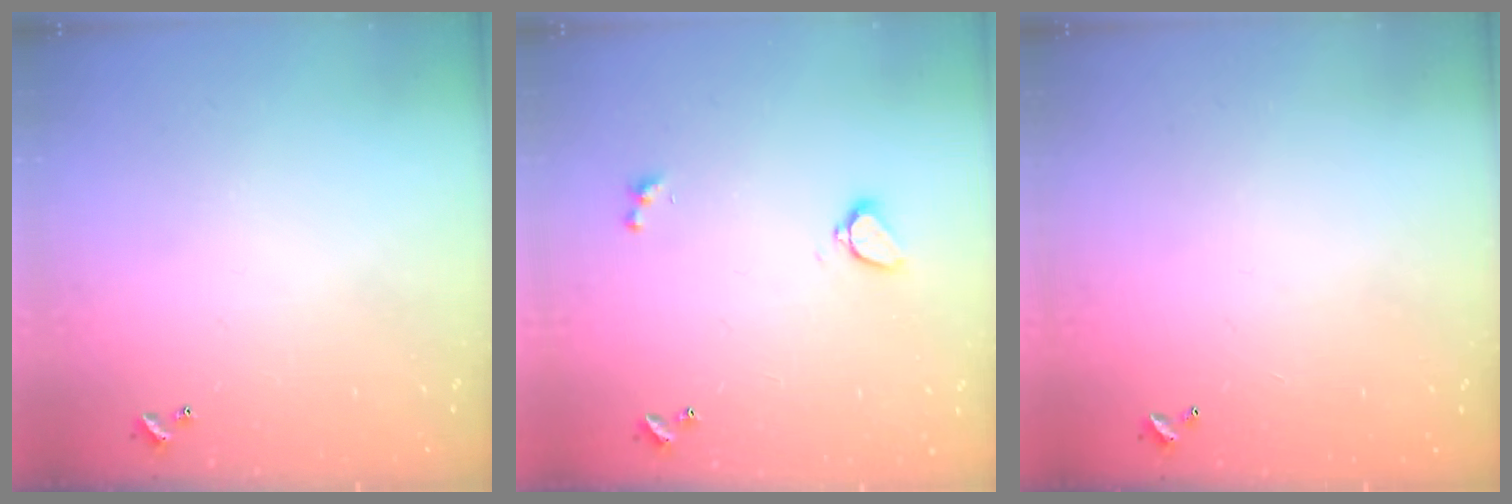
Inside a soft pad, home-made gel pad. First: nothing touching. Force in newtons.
{"total": 2.9, "press": 2.6, "slide": 1.3}
{"total": 3.0, "press": 3.0, "slide": 0.1}